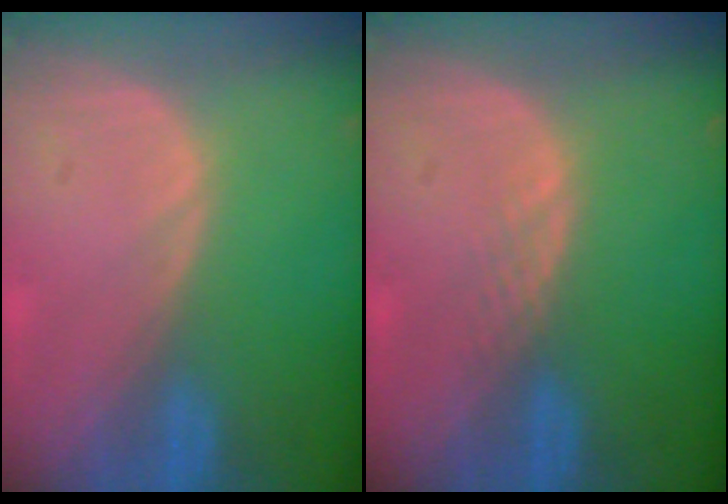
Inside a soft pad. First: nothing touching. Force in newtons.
{"total": 1.3, "press": 1.2, "slide": 0.1}